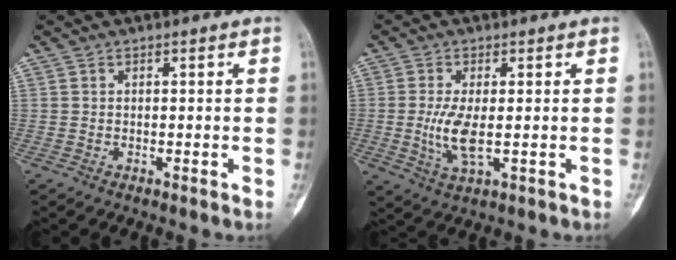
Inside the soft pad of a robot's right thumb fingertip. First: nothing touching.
{"total": 6.5, "force": [-0.7, 2.8, 5.8], "torque": [-0.120, -0.011, -0.009]}